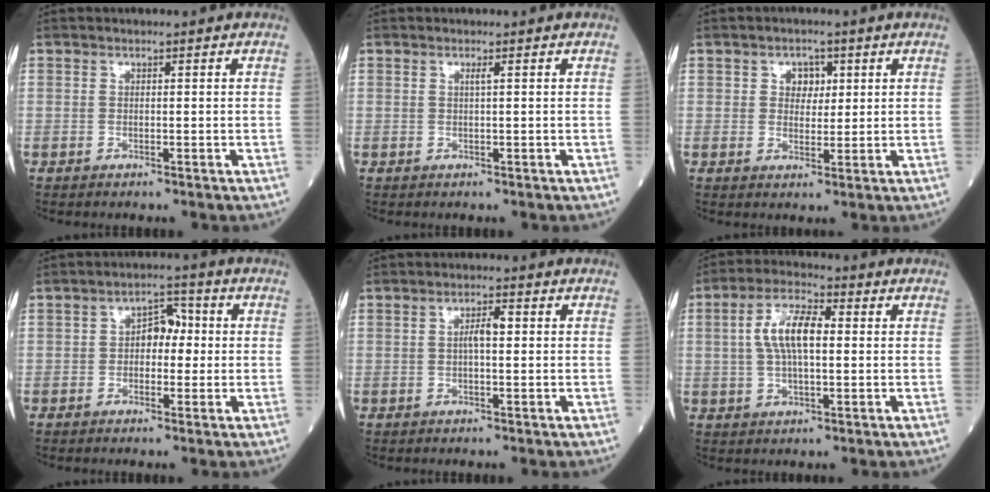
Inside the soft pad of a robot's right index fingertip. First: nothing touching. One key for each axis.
{"total": 0.6, "fx": 0.2, "fy": -0.2, "fz": 0.5, "tx": -0.014, "ty": -0.001, "tz": 0.005}
{"total": 3.2, "fx": 1.1, "fy": 2.3, "fz": 1.8, "tx": -0.021, "ty": 0.006, "tz": 0.016}
{"total": 4.6, "fx": 0.1, "fy": 2.8, "fz": 3.7, "tx": -0.054, "ty": 0.020, "tz": -0.004}
{"total": 2.8, "fx": 0.3, "fy": 0.5, "fz": 2.7, "tx": -0.049, "ty": 0.006, "tz": 0.004}
{"total": 8.0, "fx": 1.0, "fy": 2.8, "fz": 7.4, "tx": -0.152, "ty": 0.018, "tz": 0.017}